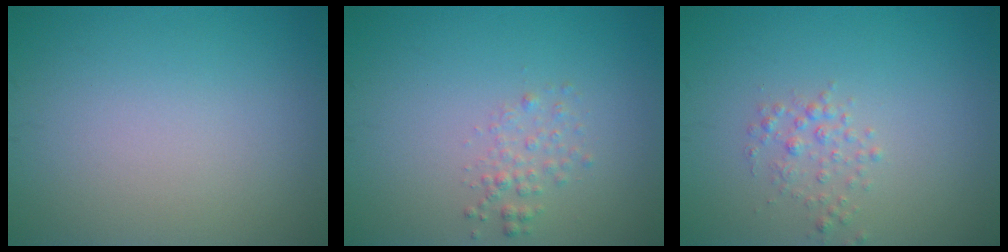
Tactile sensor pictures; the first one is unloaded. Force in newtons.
{"total": 1.4, "press": 1.4, "slide": 0.1}
{"total": 1.5, "press": 1.5, "slide": 0.0}